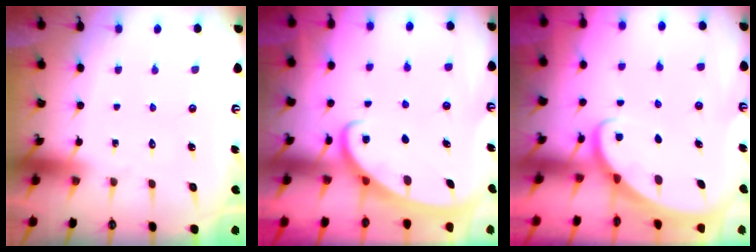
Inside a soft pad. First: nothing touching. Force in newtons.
{"total": 2.6, "press": 2.6, "slide": 0.3}
{"total": 2.2, "press": 2.2, "slide": 0.2}